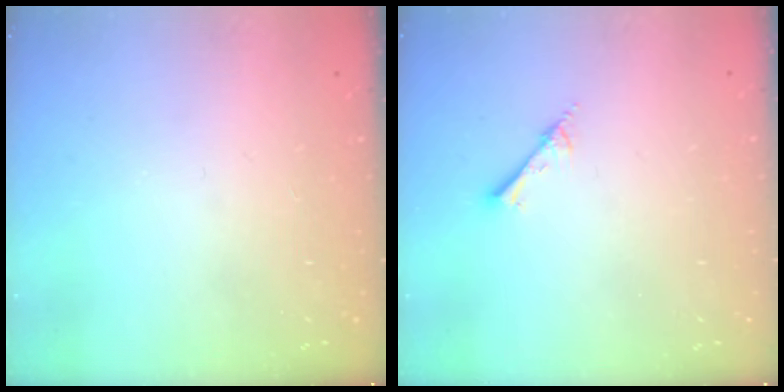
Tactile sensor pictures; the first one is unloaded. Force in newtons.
{"total": 2.0, "press": 2.0, "slide": 0.2}